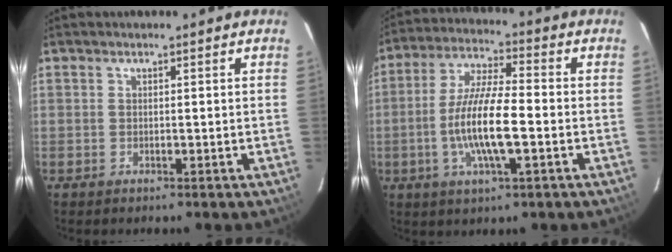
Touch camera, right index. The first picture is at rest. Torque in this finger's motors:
{"motor_torque": [1.48, -0.65, 1.01, 0.21]}